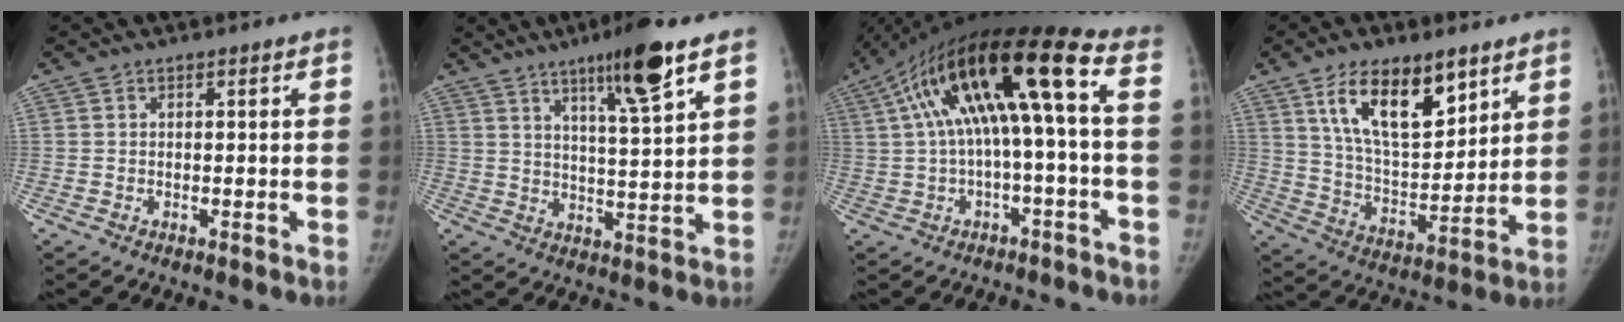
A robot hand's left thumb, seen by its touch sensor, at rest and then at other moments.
{"total": 11.5, "force": [6.8, 1.1, 9.1], "torque": [-0.141, -0.037, 0.110]}
{"total": 17.2, "force": [1.9, 3.9, 16.7], "torque": [-0.308, 0.066, 0.035]}
{"total": 16.7, "force": [9.3, 7.6, 11.6], "torque": [-0.155, -0.048, 0.174]}